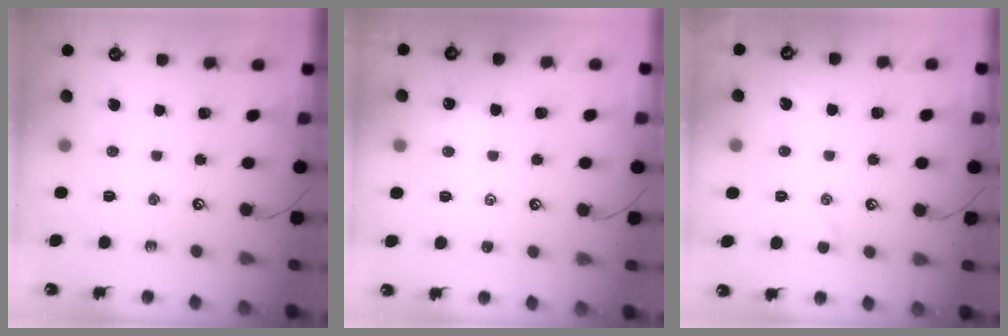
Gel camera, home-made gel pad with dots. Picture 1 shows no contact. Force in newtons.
{"total": 0.6, "press": 0.5, "slide": 0.3}
{"total": 0.5, "press": 0.2, "slide": 0.5}